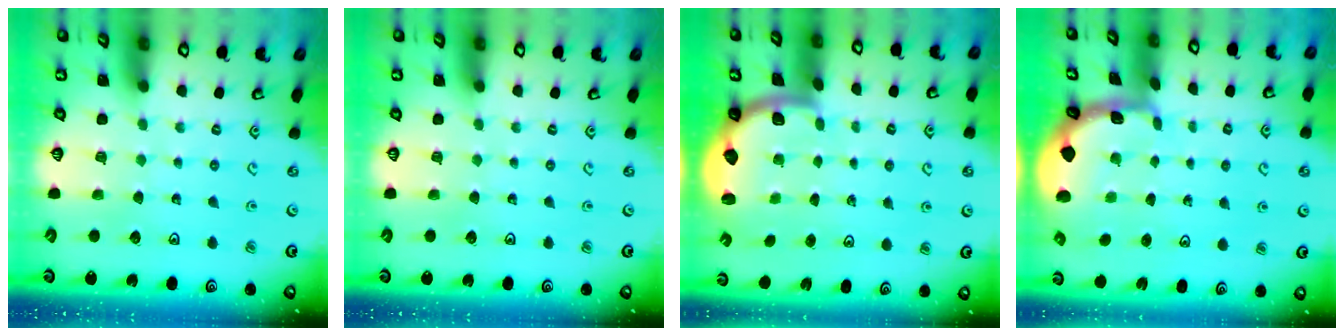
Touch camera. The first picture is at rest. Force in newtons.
{"total": 0.0}
{"total": 1.9, "press": 1.8, "slide": 0.5}
{"total": 2.3, "press": 2.3, "slide": 0.3}